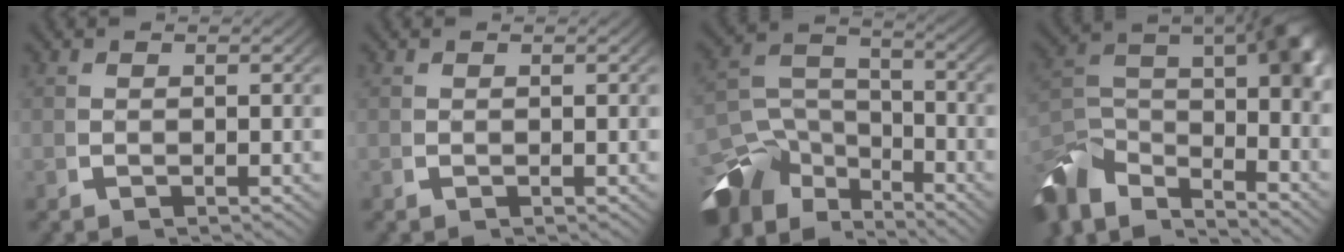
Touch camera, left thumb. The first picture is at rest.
{"total": 0.0}
{"total": 12.1, "force": [-5.0, 8.2, 7.4], "torque": [-0.135, -0.049, -0.067]}
{"total": 15.6, "force": [-2.6, 10.0, 11.6], "torque": [-0.231, -0.031, -0.042]}